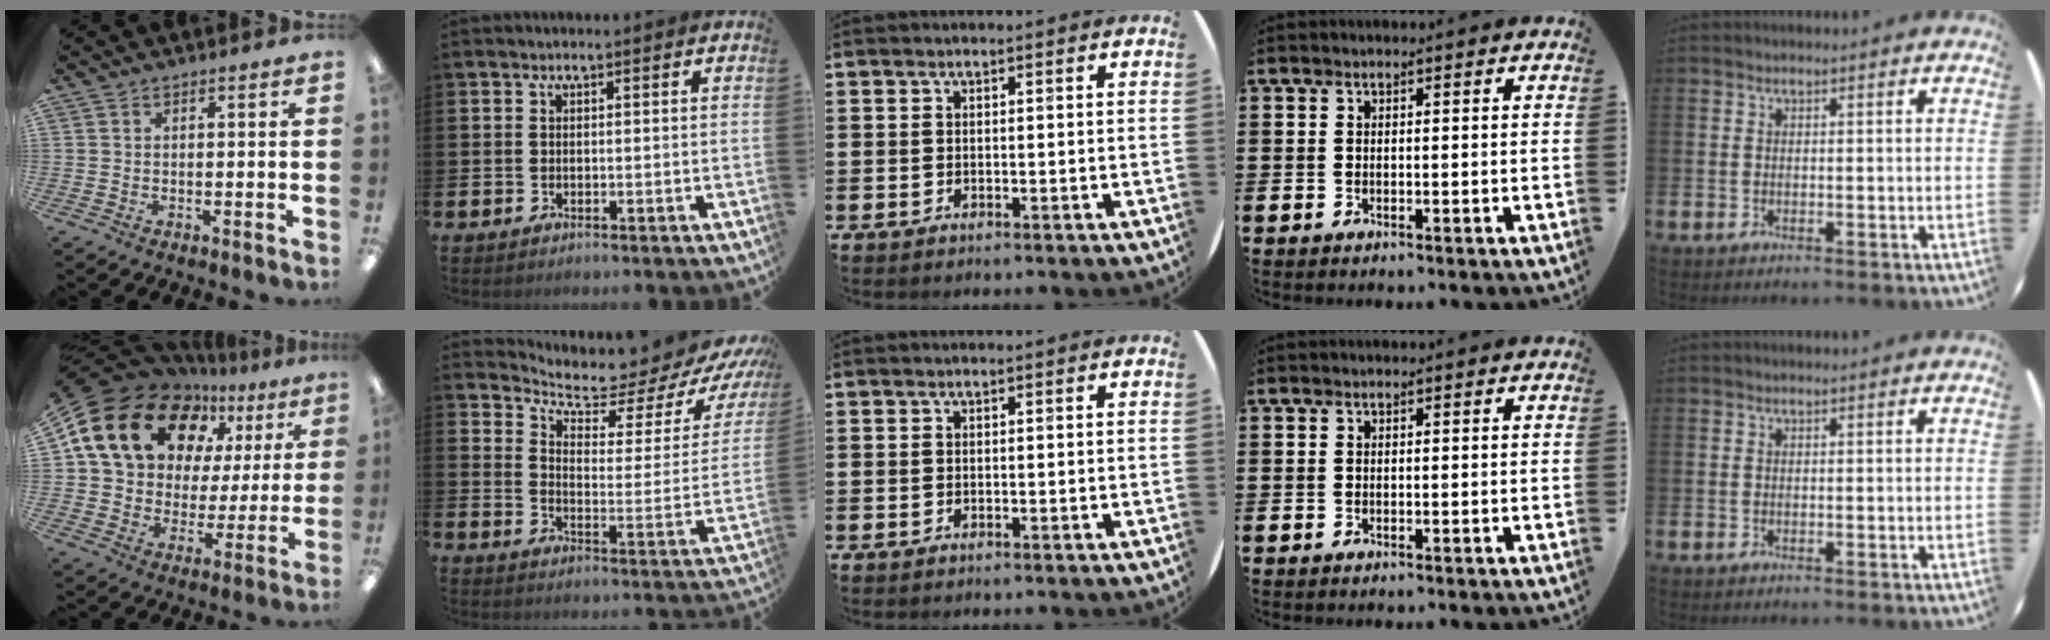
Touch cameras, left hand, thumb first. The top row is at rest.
{"thumb": {"total": 21.3, "force": [10.8, 14.6, 11.0], "torque": [-0.204, -0.045, 0.205]}, "index": {"total": 5.6, "force": [5.2, 1.5, 1.5], "torque": [-0.041, -0.058, 0.076]}}